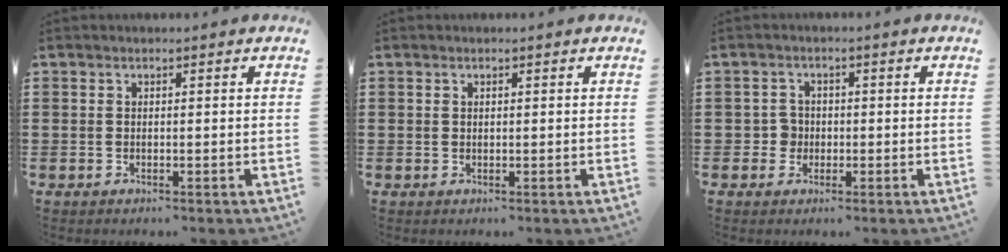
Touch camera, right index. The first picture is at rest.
{"total": 0.0}
{"total": 2.4, "force": [-0.5, 2.2, 0.8], "torque": [-0.023, 0.005, -0.012]}